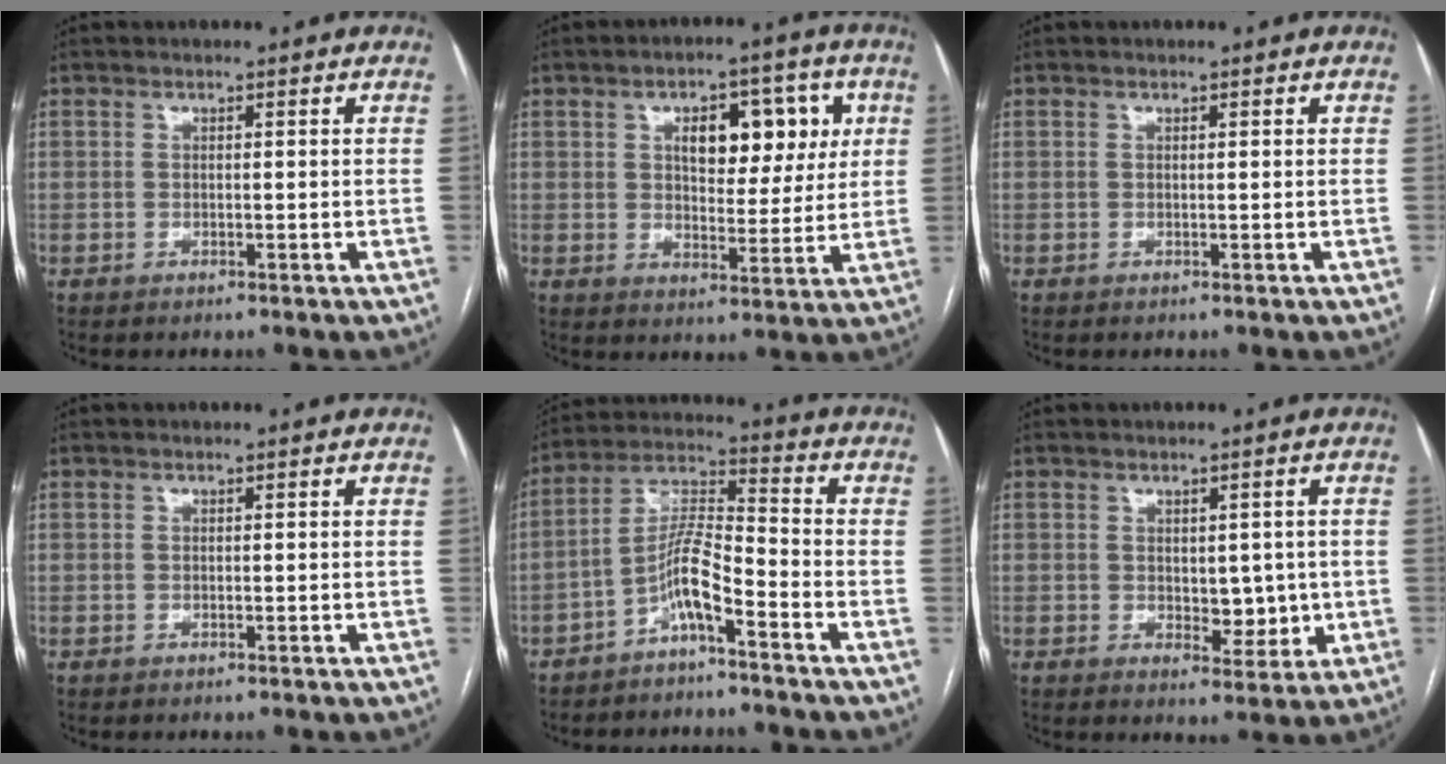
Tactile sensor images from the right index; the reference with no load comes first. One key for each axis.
{"total": 10.4, "fx": 3.3, "fy": 5.2, "fz": 8.4, "tx": -0.108, "ty": 0.022, "tz": 0.049}
{"total": 0.0}
{"total": 0.0}
{"total": 7.6, "fx": -4.4, "fy": 0.9, "fz": 6.1, "tx": -0.128, "ty": 0.015, "tz": -0.085}
{"total": 4.8, "fx": 0.0, "fy": 2.7, "fz": 3.9, "tx": -0.046, "ty": -0.004, "tz": 0.009}